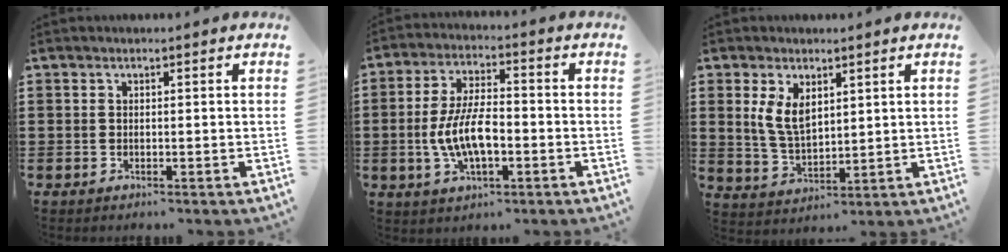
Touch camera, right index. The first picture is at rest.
{"total": 8.9, "force": [-2.0, 3.7, 7.8], "torque": [-0.175, -0.004, -0.043]}
{"total": 5.9, "force": [2.1, 3.2, 4.4], "torque": [-0.102, 0.005, 0.036]}